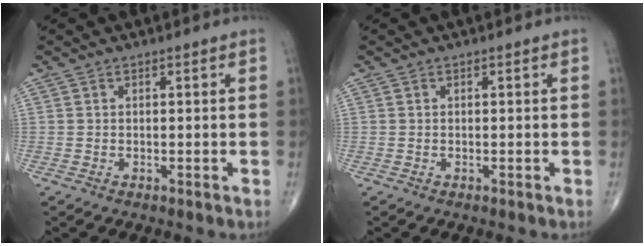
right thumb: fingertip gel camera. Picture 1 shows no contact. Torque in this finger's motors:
{"motor_torque": [-0.05, 0.07, -0.11, 0.07, 0.06]}